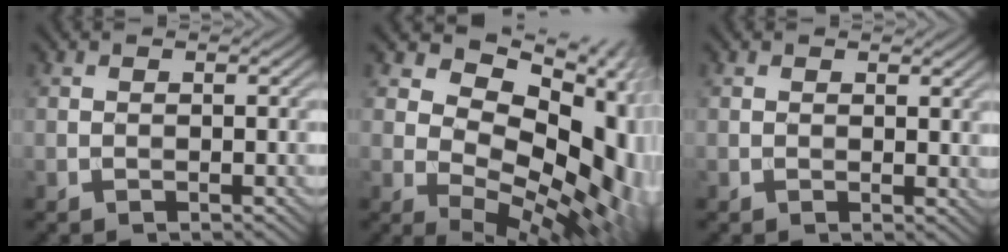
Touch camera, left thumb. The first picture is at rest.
{"total": 16.7, "force": [3.9, 10.6, 12.3], "torque": [-0.157, 0.010, 0.078]}
{"total": 0.9, "force": [0.6, 0.6, 0.5], "torque": [-0.005, -0.003, 0.012]}